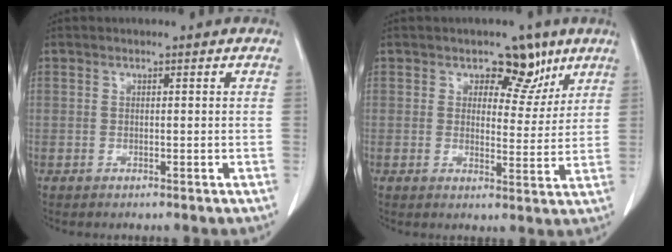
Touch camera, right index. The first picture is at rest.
{"total": 6.4, "force": [4.0, 3.8, 3.2], "torque": [-0.026, -0.002, 0.056]}